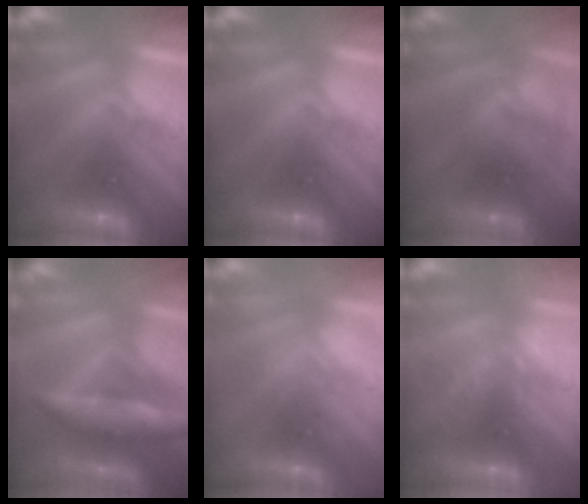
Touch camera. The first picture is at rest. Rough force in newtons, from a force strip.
{"total": 0.0}
{"total": 2.3}
{"total": 6.5}
{"total": 2.3}
{"total": 2.3}